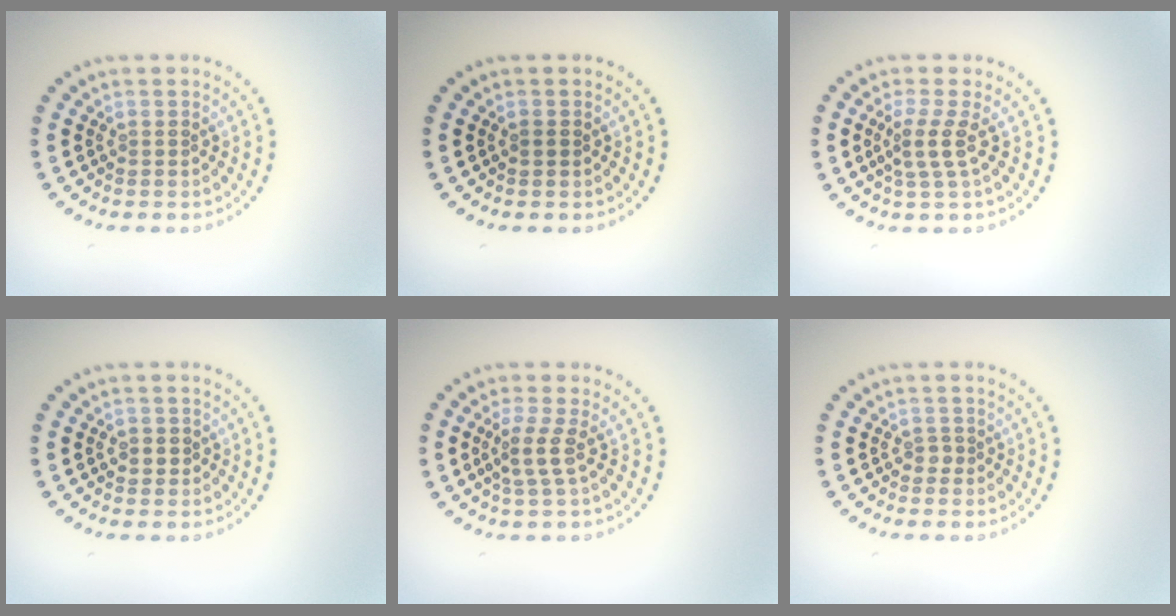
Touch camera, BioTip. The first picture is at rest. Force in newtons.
{"total": 0.7, "press": 0.7, "slide": 0.2}
{"total": 2.2, "press": 1.6, "slide": 1.5}
{"total": 1.1, "press": 1.1, "slide": 0.4}
{"total": 2.1, "press": 1.6, "slide": 1.4}
{"total": 0.9, "press": 0.7, "slide": 0.6}